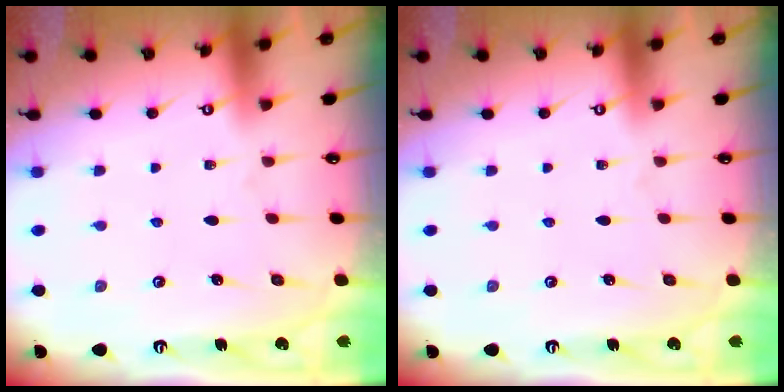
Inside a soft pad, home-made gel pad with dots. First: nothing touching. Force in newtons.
{"total": 0.0}